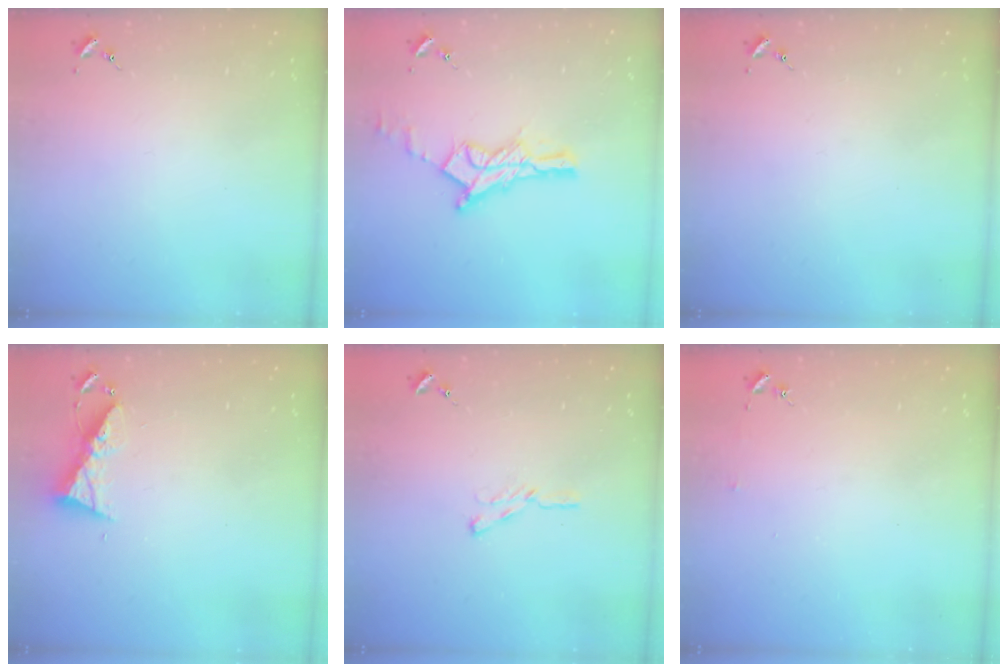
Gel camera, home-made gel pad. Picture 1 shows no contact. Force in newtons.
{"total": 14.2, "press": 14.1, "slide": 1.0}
{"total": 0.0}
{"total": 7.4, "press": 7.4, "slide": 0.4}
{"total": 4.4, "press": 4.4, "slide": 0.5}
{"total": 2.5, "press": 2.5, "slide": 0.2}